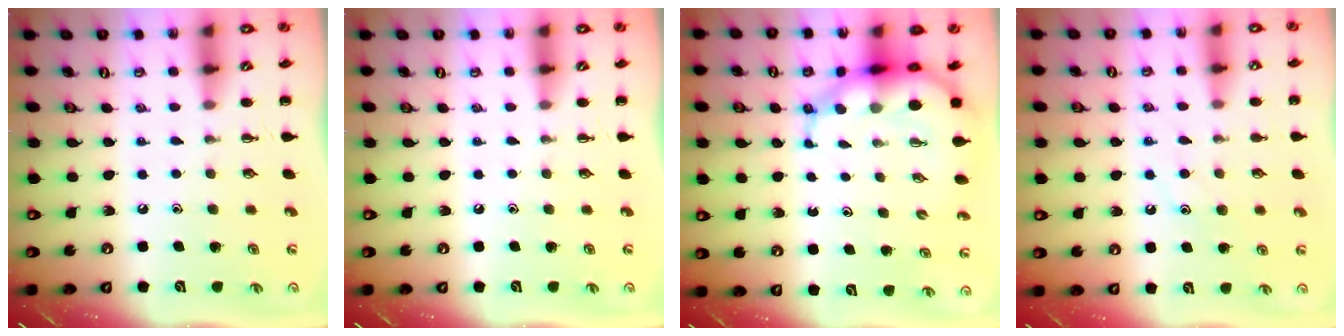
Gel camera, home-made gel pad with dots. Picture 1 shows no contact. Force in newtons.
{"total": 0.0}
{"total": 8.8, "press": 8.4, "slide": 2.7}
{"total": 7.6, "press": 7.5, "slide": 1.2}